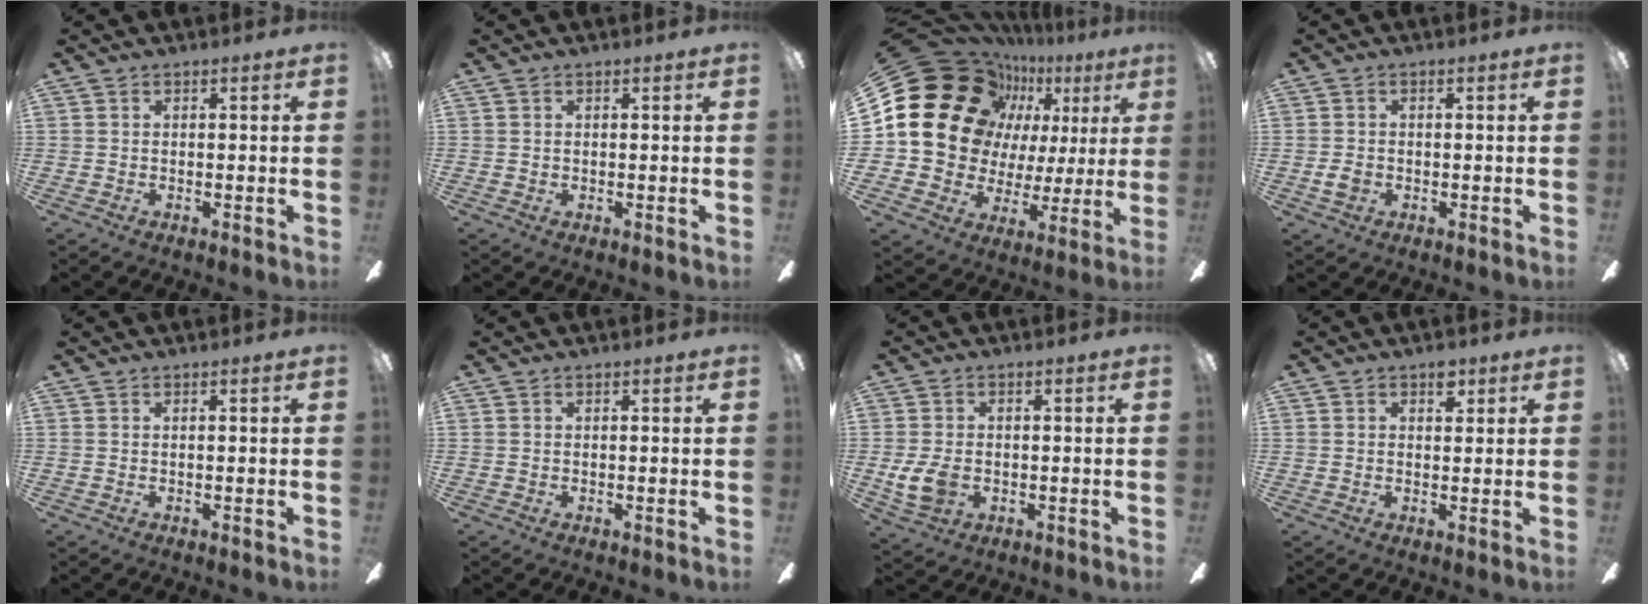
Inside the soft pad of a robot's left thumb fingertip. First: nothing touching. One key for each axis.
{"total": 0.7, "fx": 0.2, "fy": 0.7, "fz": 0.2, "tx": -0.004, "ty": 0.005, "tz": 0.003}
{"total": 23.8, "fx": 9.3, "fy": 18.5, "fz": 11.6, "tx": -0.218, "ty": -0.047, "tz": 0.198}
{"total": 2.8, "fx": -0.5, "fy": 2.4, "fz": 1.4, "tx": -0.023, "ty": 0.007, "tz": -0.009}
{"total": 0.0}
{"total": 0.0}
{"total": 7.3, "fx": -1.2, "fy": 5.4, "fz": 4.7, "tx": -0.101, "ty": 0.005, "tz": -0.022}
{"total": 3.6, "fx": 1.7, "fy": 2.4, "fz": 2.0, "tx": -0.011, "ty": -0.004, "tz": 0.024}